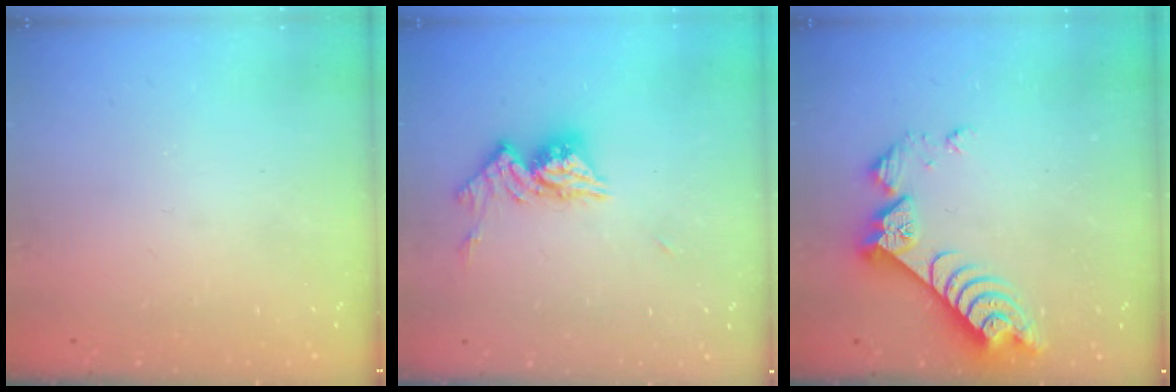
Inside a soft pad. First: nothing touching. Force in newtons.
{"total": 10.6, "press": 10.5, "slide": 0.9}
{"total": 8.3, "press": 8.3, "slide": 0.7}